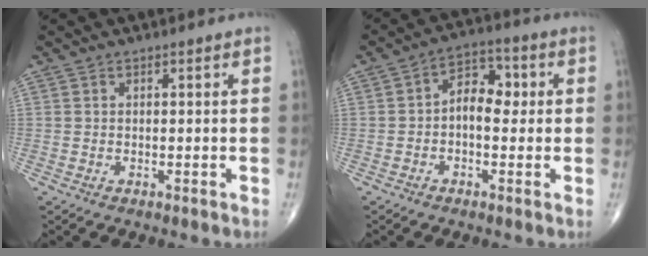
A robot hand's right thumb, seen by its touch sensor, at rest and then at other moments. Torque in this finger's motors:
{"motor_torque": [-0.51, 0.68, 0.41, 0.27, 0.08]}